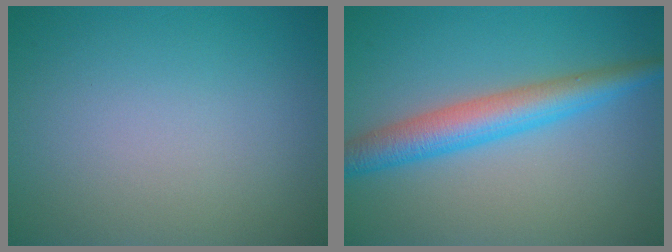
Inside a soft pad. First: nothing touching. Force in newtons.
{"total": 4.9, "press": 4.9, "slide": 0.1}